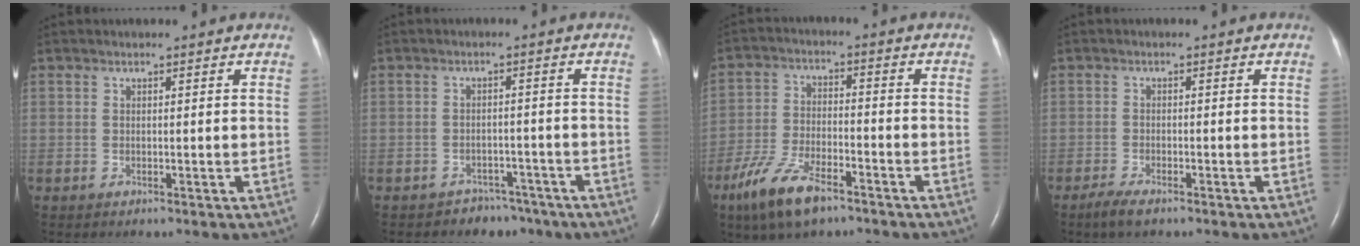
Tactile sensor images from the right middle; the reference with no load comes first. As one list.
[{"total": 4.6, "force": [-3.5, 3.0, -0.2], "torque": [0.006, 0.015, -0.046]}, {"total": 10.2, "force": [-6.7, 3.3, 6.9], "torque": [-0.149, -0.015, -0.124]}, {"total": 2.7, "force": [-2.0, 0.6, 1.7], "torque": [-0.046, -0.007, -0.039]}]